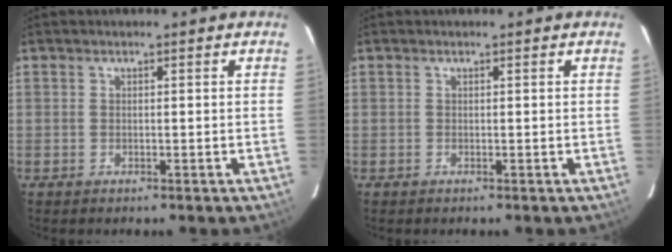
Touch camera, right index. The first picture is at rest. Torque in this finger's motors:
{"motor_torque": [-0.07, -0.07, 0.00, 0.01]}